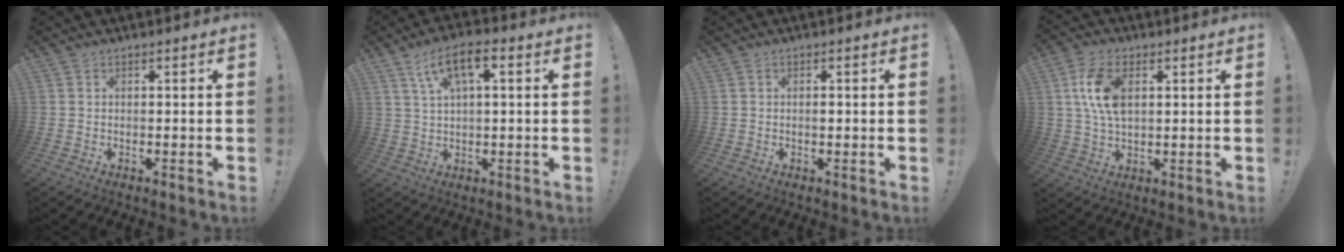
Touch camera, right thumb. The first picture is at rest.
{"total": 8.8, "force": [3.3, 3.4, 7.3], "torque": [-0.125, -0.001, 0.061]}
{"total": 0.7, "force": [-0.3, 0.2, 0.6], "torque": [-0.007, -0.001, -0.007]}
{"total": 10.7, "force": [2.6, 6.1, 8.4], "torque": [-0.166, 0.001, 0.046]}